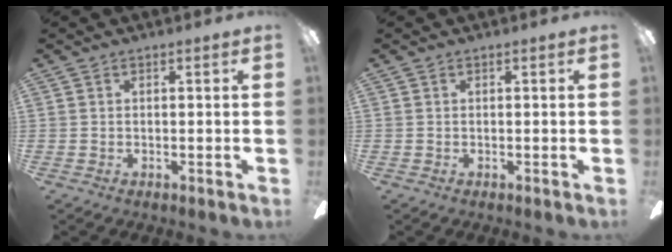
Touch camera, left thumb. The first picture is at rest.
{"total": 0.0}